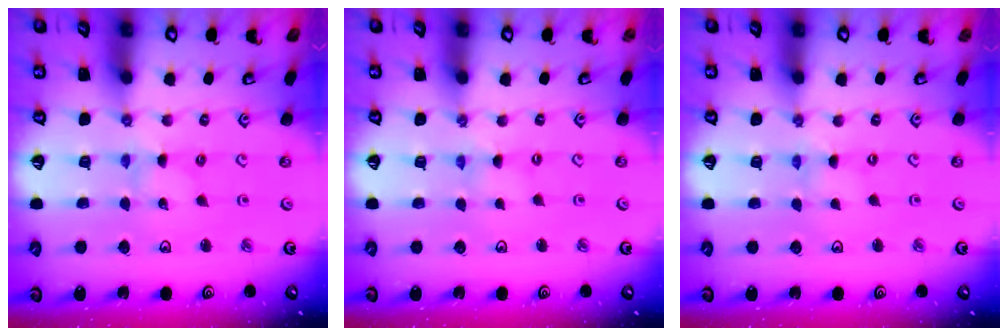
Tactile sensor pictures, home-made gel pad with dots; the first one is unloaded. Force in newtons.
{"total": 0.0}
{"total": 0.0}